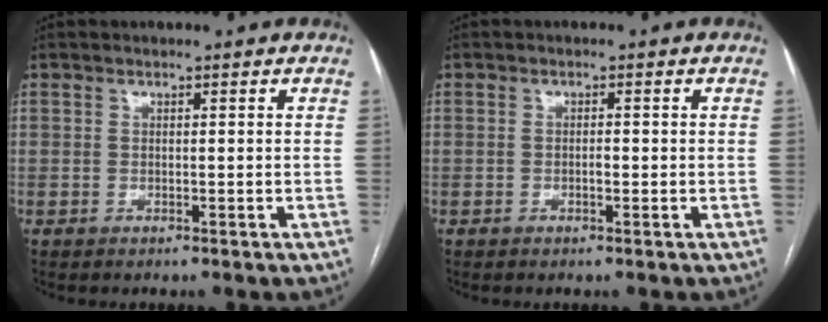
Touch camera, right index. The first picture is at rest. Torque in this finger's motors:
{"motor_torque": [-0.34, 0.25, -0.01, 0.01]}